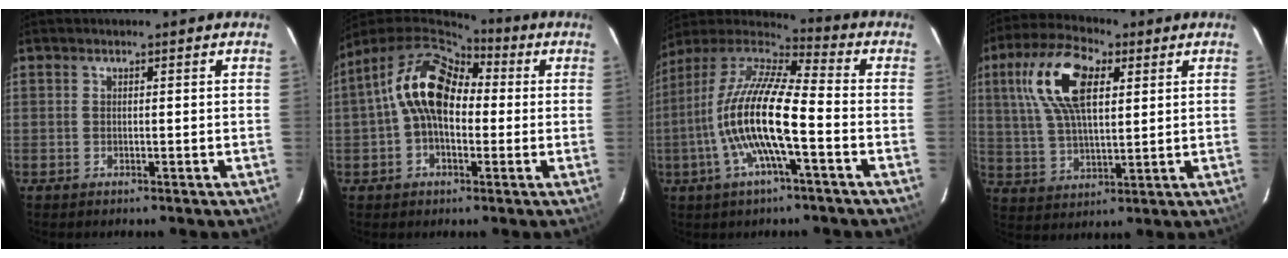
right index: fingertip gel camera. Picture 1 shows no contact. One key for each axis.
{"total": 13.1, "fx": 1.0, "fy": 8.3, "fz": 10.1, "tx": -0.181, "ty": 0.030, "tz": 0.010}
{"total": 16.1, "fx": -4.0, "fy": 2.9, "fz": 15.3, "tx": -0.283, "ty": -0.009, "tz": -0.080}
{"total": 14.1, "fx": 5.0, "fy": 6.4, "fz": 11.5, "tx": -0.227, "ty": 0.024, "tz": 0.094}